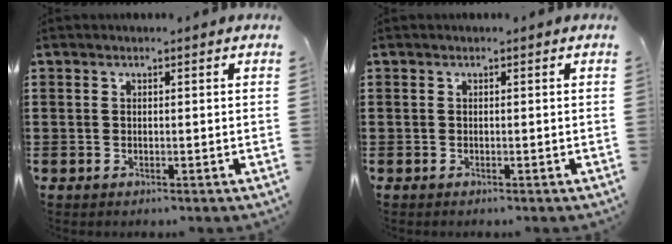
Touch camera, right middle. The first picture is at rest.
{"total": 0.0}